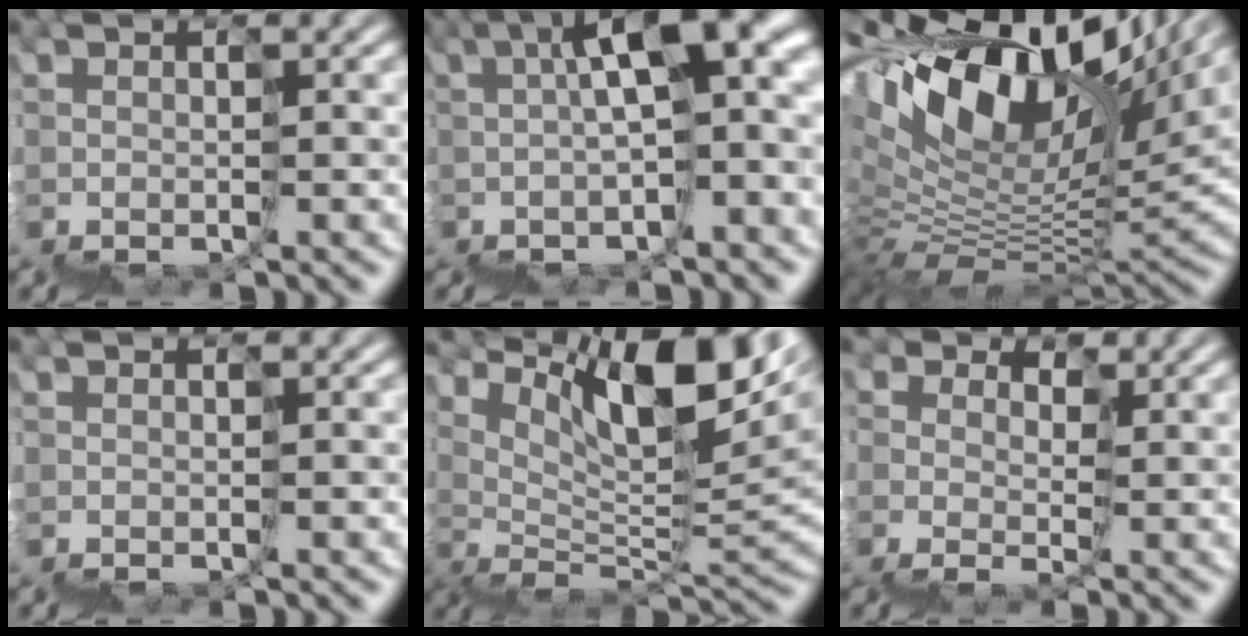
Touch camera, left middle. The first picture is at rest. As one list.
[{"total": 11.0, "force": [2.6, 3.9, 10.0], "torque": [-0.141, 0.029, 0.061]}, {"total": 13.1, "force": [8.6, 4.9, 8.6], "torque": [-0.160, 0.047, 0.152]}, {"total": 0.0}, {"total": 10.9, "force": [7.6, 2.1, 7.5], "torque": [-0.104, 0.027, 0.133]}, {"total": 3.9, "force": [1.2, 3.3, 1.6], "torque": [-0.017, 0.000, 0.026]}]